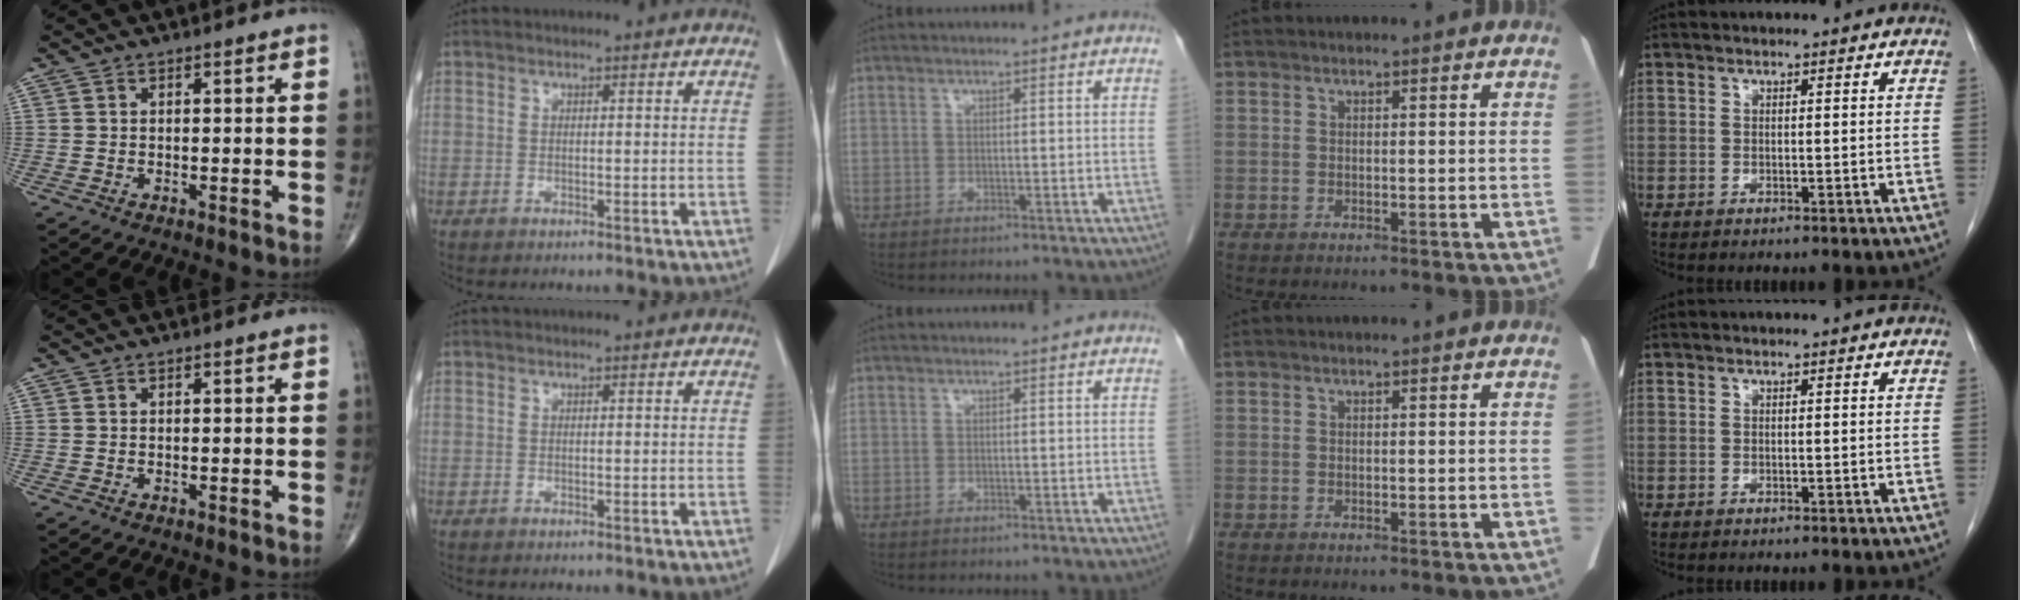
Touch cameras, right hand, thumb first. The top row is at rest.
{}